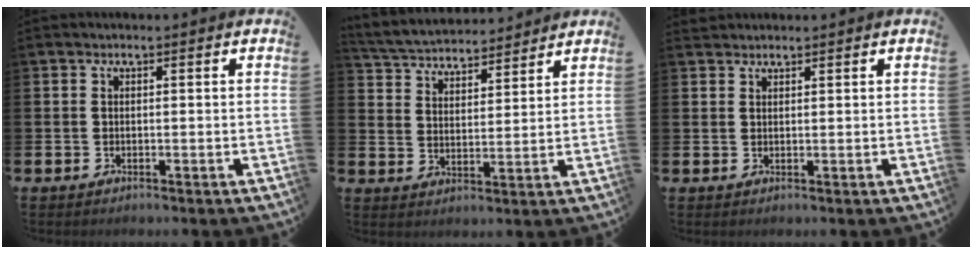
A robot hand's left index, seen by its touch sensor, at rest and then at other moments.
{"total": 5.0, "force": [4.9, 1.0, 0.1], "torque": [-0.029, -0.033, 0.085]}
{"total": 1.3, "force": [1.3, 0.4, 0.0], "torque": [0.006, 0.000, 0.023]}